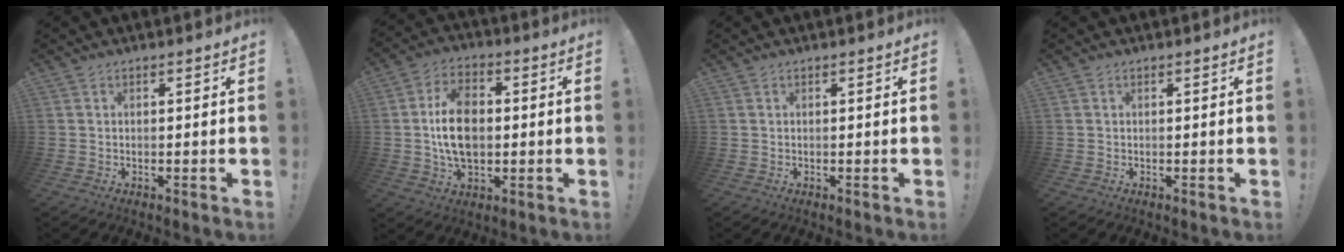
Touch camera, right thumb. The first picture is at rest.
{"total": 14.2, "force": [-0.2, 9.6, 10.4], "torque": [-0.188, 0.010, -0.003]}
{"total": 0.0}
{"total": 0.0}